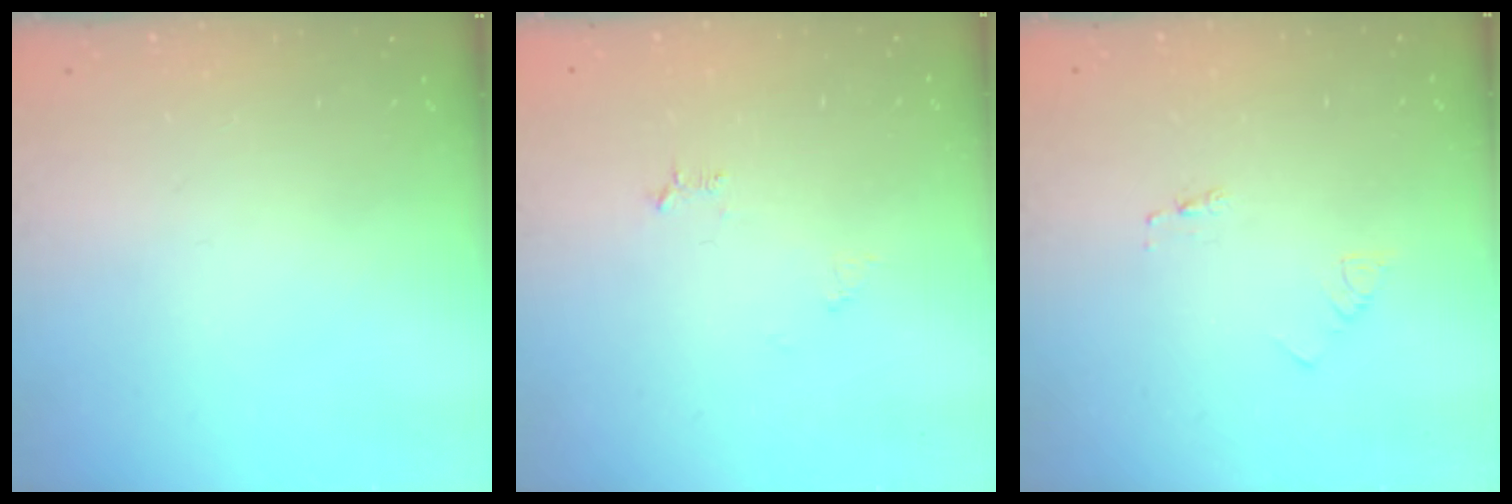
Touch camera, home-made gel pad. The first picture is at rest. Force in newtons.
{"total": 4.9, "press": 4.9, "slide": 0.5}
{"total": 1.8, "press": 1.8, "slide": 0.2}